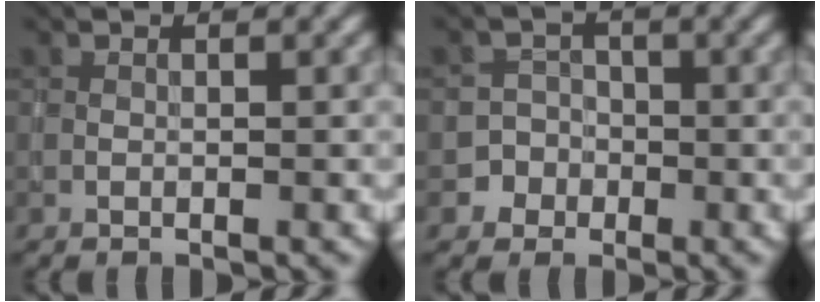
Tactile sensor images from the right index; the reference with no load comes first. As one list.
[{"total": 4.2, "force": [-2.3, 3.5, -0.2], "torque": [0.036, -0.006, -0.049]}]